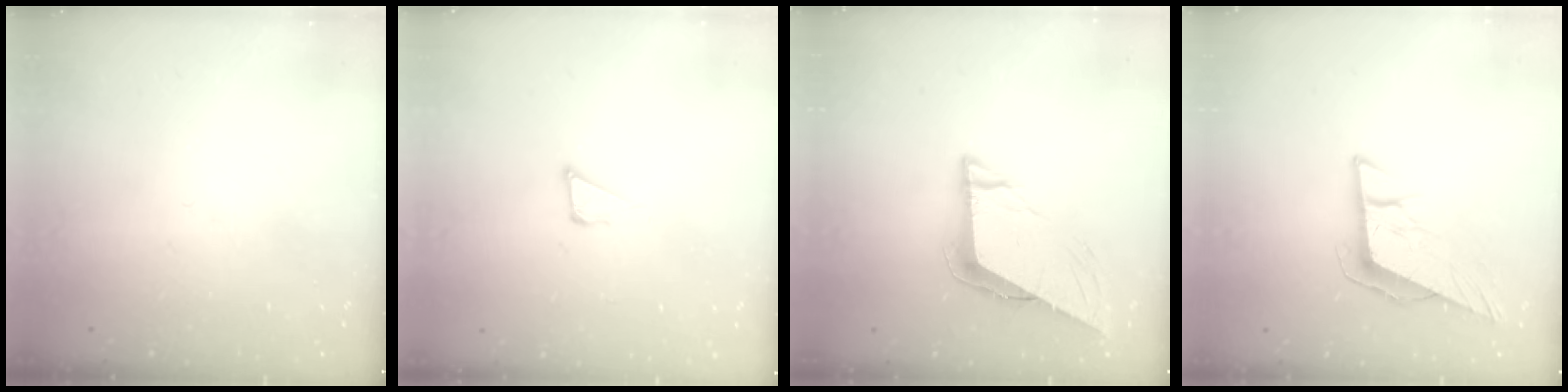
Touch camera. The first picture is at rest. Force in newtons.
{"total": 3.1, "press": 3.0, "slide": 0.9}
{"total": 8.4, "press": 8.4, "slide": 0.8}
{"total": 10.2, "press": 9.6, "slide": 3.5}